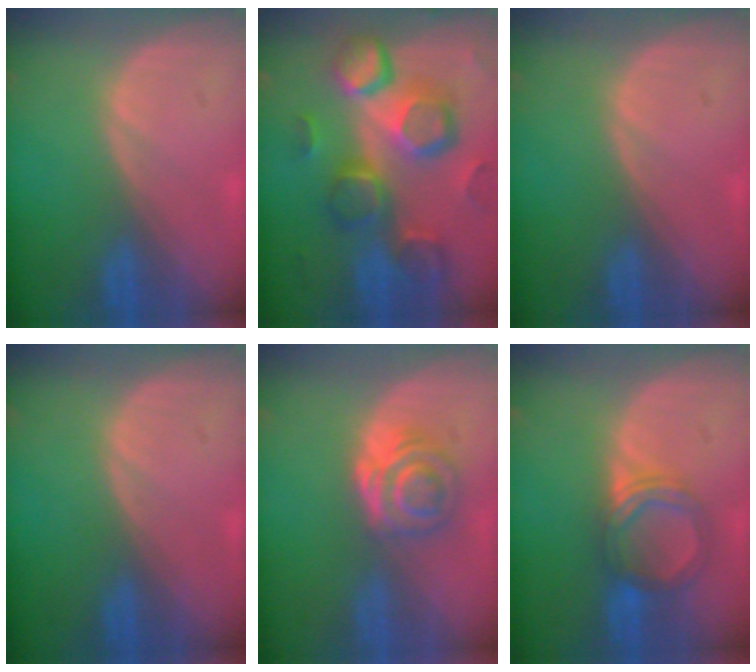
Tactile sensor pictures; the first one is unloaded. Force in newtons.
{"total": 12.8, "press": 11.2, "slide": 6.2}
{"total": 0.0}
{"total": 0.0}
{"total": 6.3, "press": 5.2, "slide": 3.5}
{"total": 5.5, "press": 5.2, "slide": 1.7}